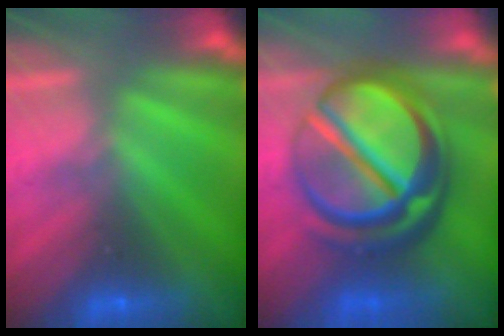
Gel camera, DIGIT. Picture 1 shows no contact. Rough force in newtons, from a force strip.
{"total": 7.9}